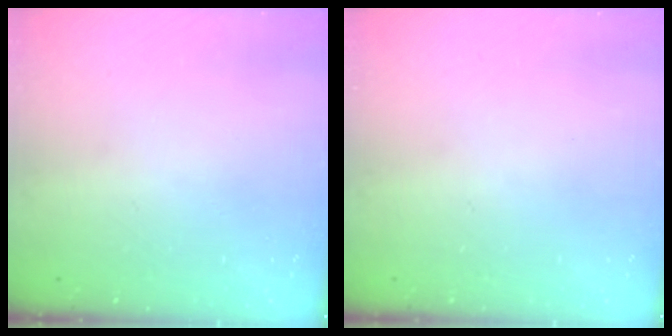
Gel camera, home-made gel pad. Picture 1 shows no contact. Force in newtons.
{"total": 0.0}